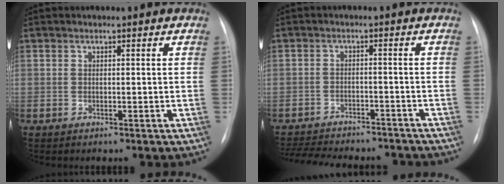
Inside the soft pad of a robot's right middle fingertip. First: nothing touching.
{"total": 15.0, "force": [-13.5, 4.1, 5.1], "torque": [-0.112, 0.001, -0.181]}